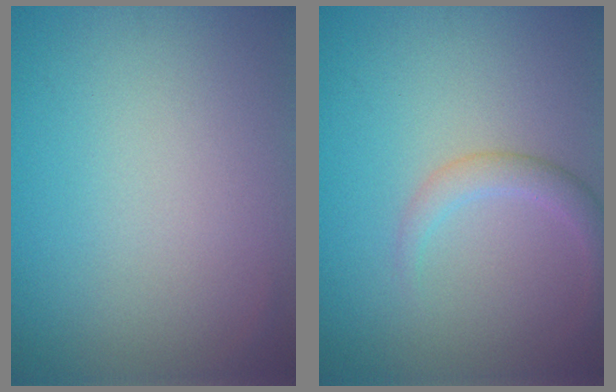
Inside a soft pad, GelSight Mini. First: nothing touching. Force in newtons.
{"total": 2.0, "press": 2.0, "slide": 0.0}